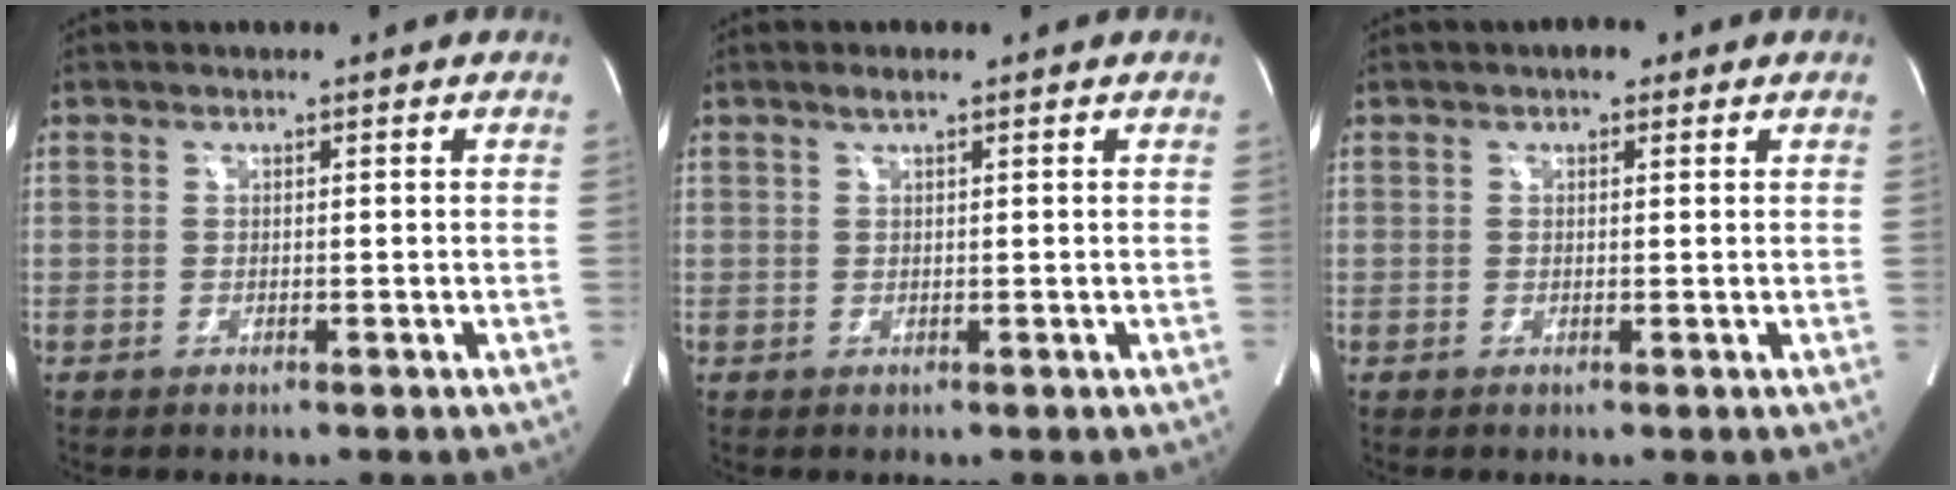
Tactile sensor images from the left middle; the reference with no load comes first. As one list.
[{"total": 1.4, "force": [0.9, 0.2, 1.0], "torque": [-0.022, 0.005, 0.018]}, {"total": 2.0, "force": [1.2, 1.0, 1.2], "torque": [-0.019, 0.011, 0.015]}]